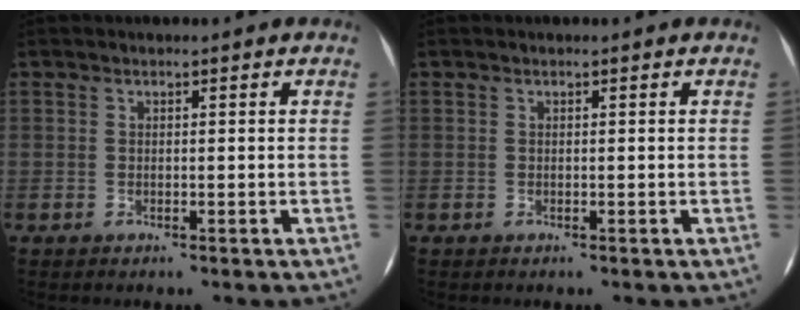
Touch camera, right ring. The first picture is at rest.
{"total": 0.0}